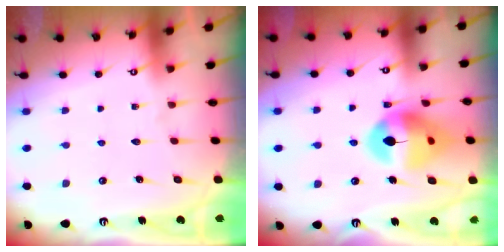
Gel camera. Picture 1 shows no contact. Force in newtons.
{"total": 14.5, "press": 14.4, "slide": 1.7}